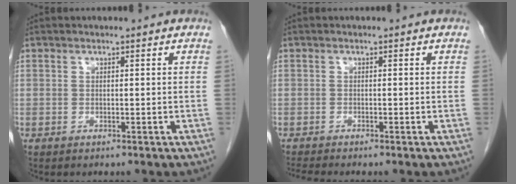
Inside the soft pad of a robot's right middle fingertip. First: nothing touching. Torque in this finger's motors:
{"motor_torque": [0.31, -0.21, 0.00, 0.00]}